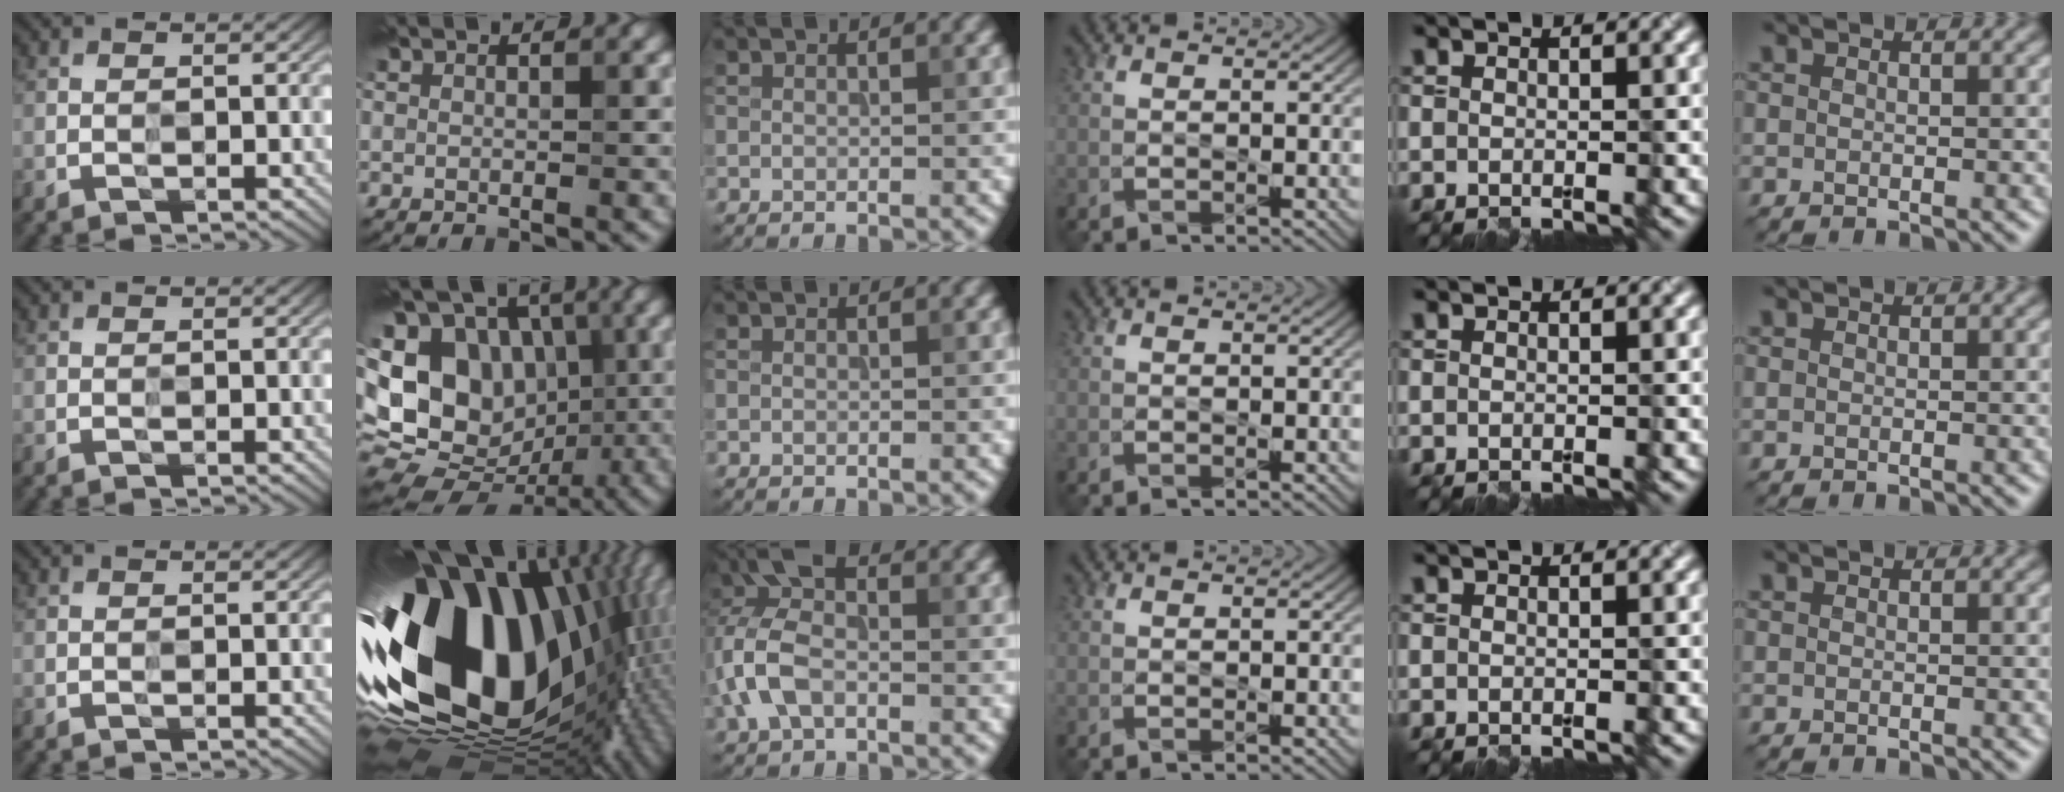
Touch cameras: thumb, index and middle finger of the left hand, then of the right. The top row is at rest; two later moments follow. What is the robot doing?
{"motion": "wipe", "object": "paper plate"}